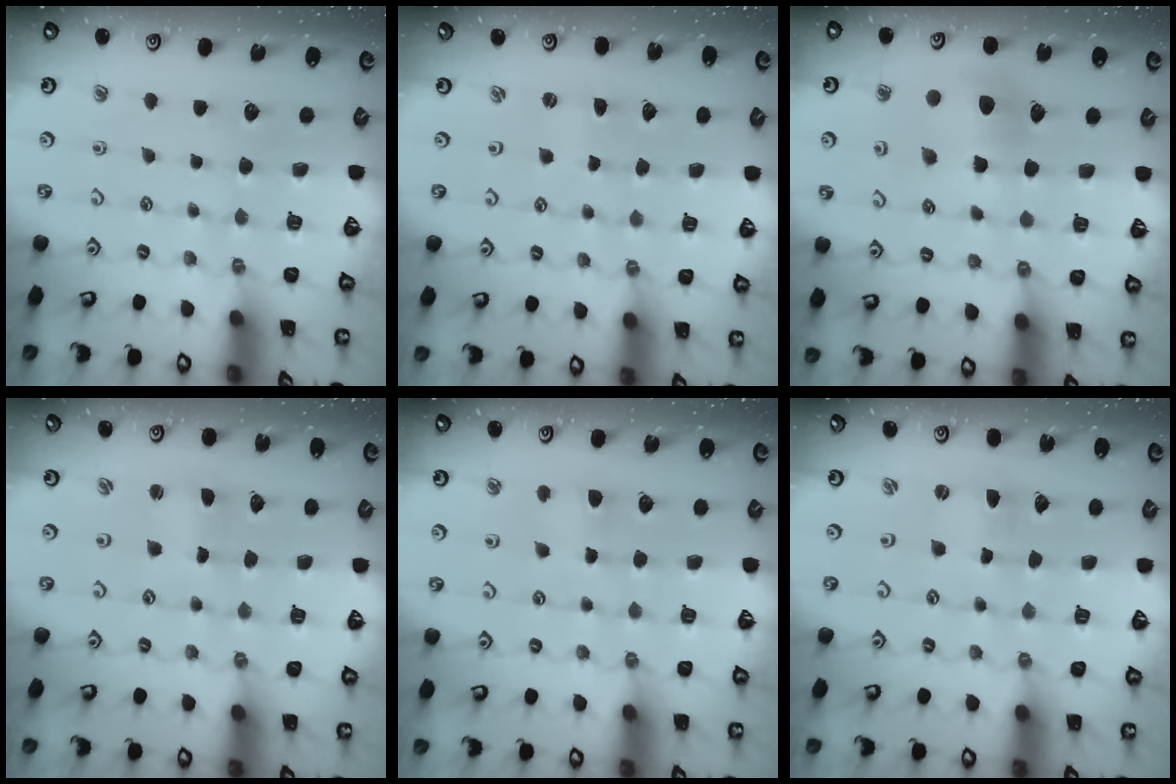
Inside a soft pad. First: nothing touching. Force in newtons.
{"total": 1.1, "press": 1.1, "slide": 0.3}
{"total": 7.8, "press": 7.8, "slide": 0.6}
{"total": 0.6, "press": 0.5, "slide": 0.2}
{"total": 4.7, "press": 4.6, "slide": 0.7}
{"total": 0.0}